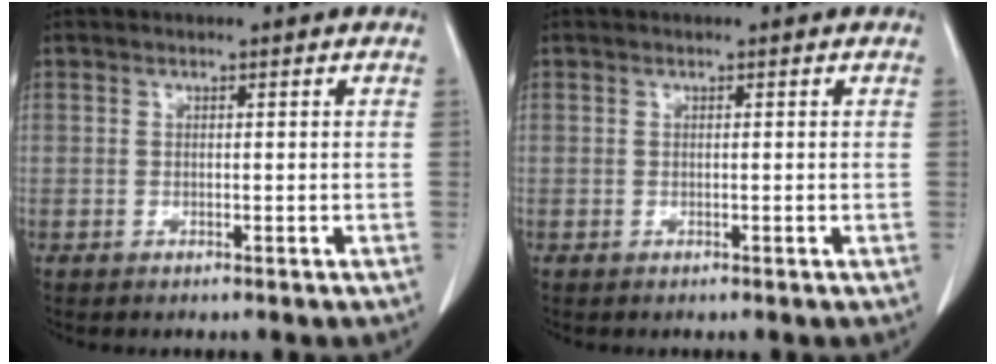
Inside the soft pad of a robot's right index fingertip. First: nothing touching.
{"total": 0.0}